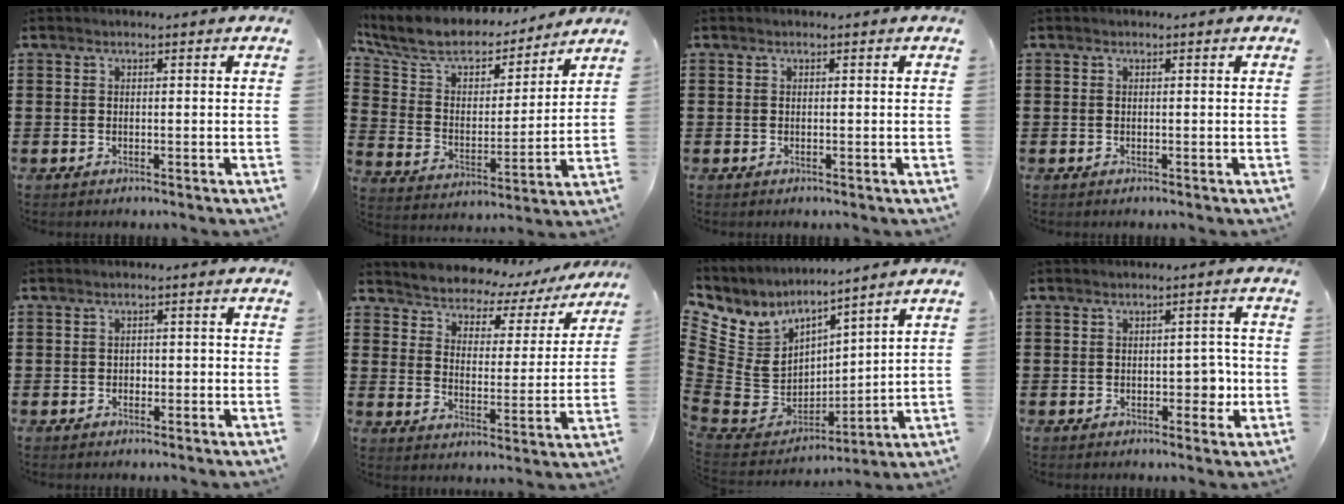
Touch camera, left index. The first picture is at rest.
{"total": 8.1, "force": [6.8, 3.2, 2.9], "torque": [-0.093, -0.042, 0.117]}
{"total": 0.0}
{"total": 0.0}
{"total": 1.0, "force": [-0.6, 0.7, 0.4], "torque": [-0.012, 0.002, -0.013]}
{"total": 4.2, "force": [4.2, 0.7, -0.1], "torque": [-0.027, -0.043, 0.064]}
{"total": 6.9, "force": [3.8, 5.7, 0.8], "torque": [-0.069, -0.046, 0.076]}
{"total": 4.2, "force": [-0.8, 2.2, 3.4], "torque": [-0.045, 0.000, -0.020]}